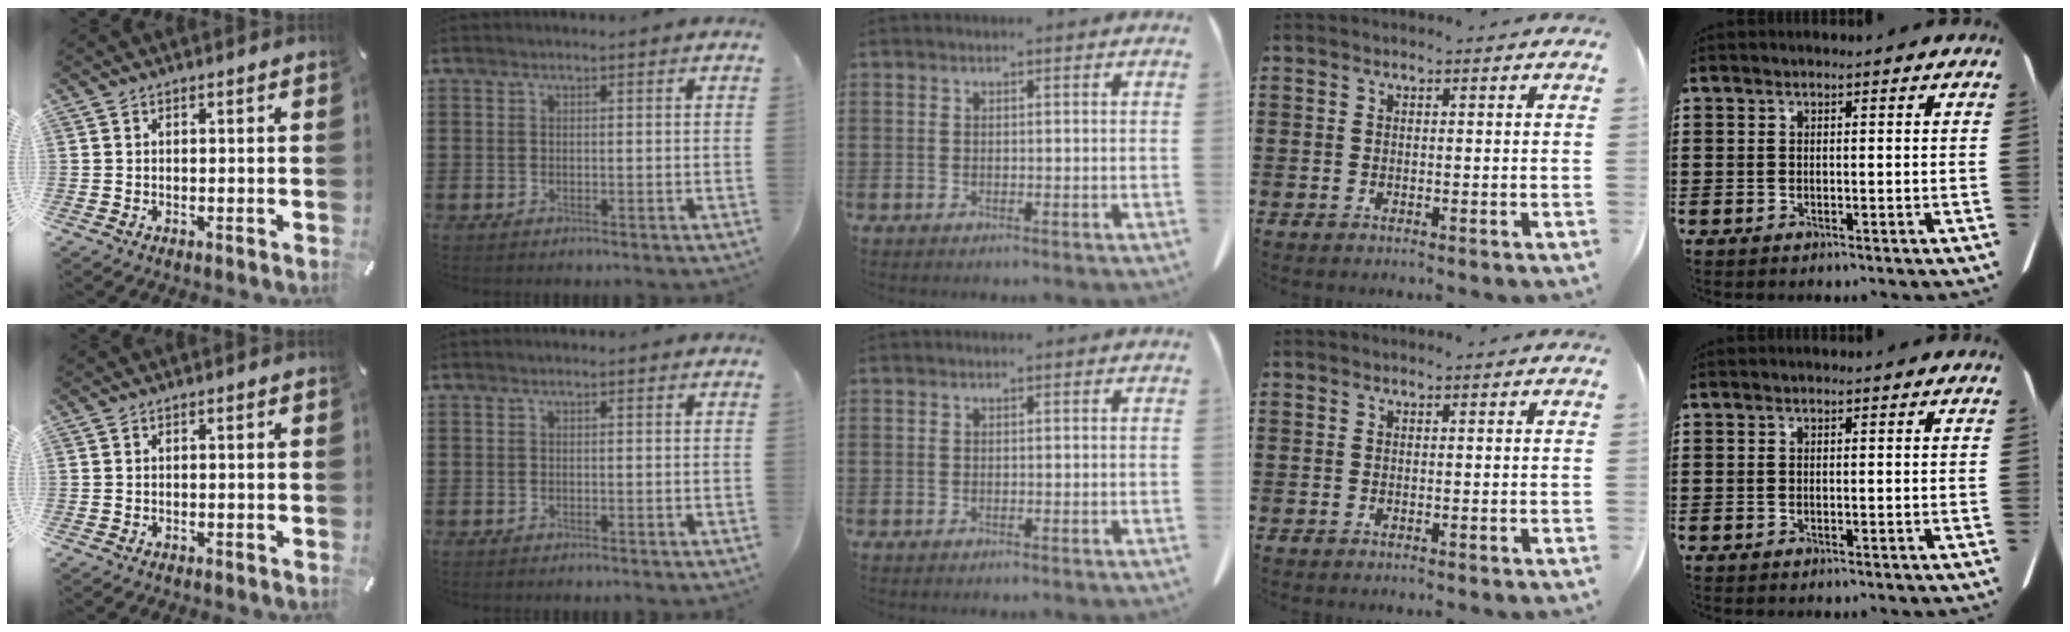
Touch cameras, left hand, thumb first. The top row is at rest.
{}